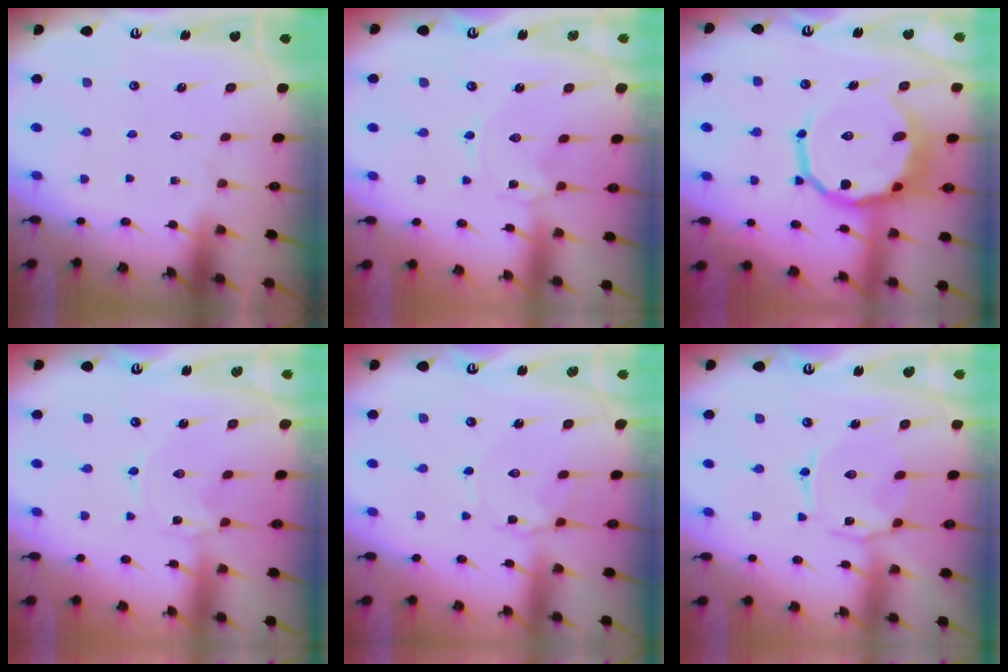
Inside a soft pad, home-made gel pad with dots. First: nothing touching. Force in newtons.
{"total": 0.0}
{"total": 14.3, "press": 13.8, "slide": 3.8}
{"total": 0.0}
{"total": 2.7, "press": 2.7, "slide": 0.2}
{"total": 2.9, "press": 2.9, "slide": 0.5}